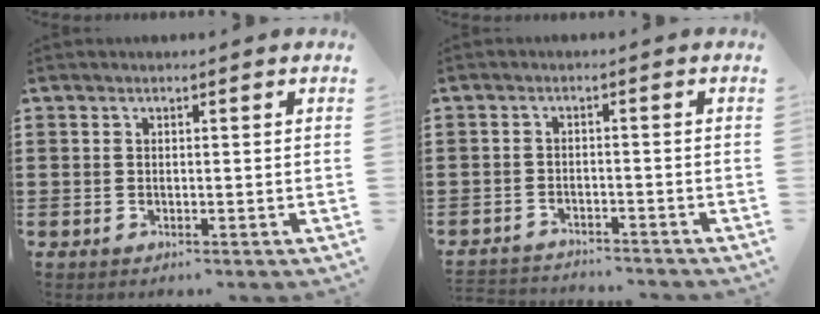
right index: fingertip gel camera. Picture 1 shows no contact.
{"total": 2.4, "force": [-2.4, 0.0, -0.2], "torque": [-0.006, -0.003, -0.053]}